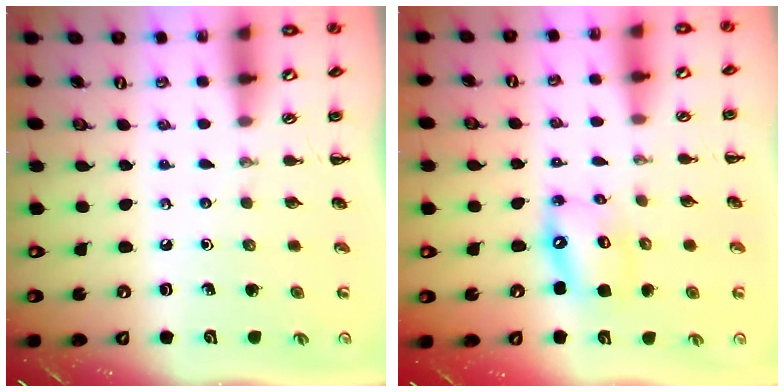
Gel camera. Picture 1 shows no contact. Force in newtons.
{"total": 10.8, "press": 10.5, "slide": 2.6}